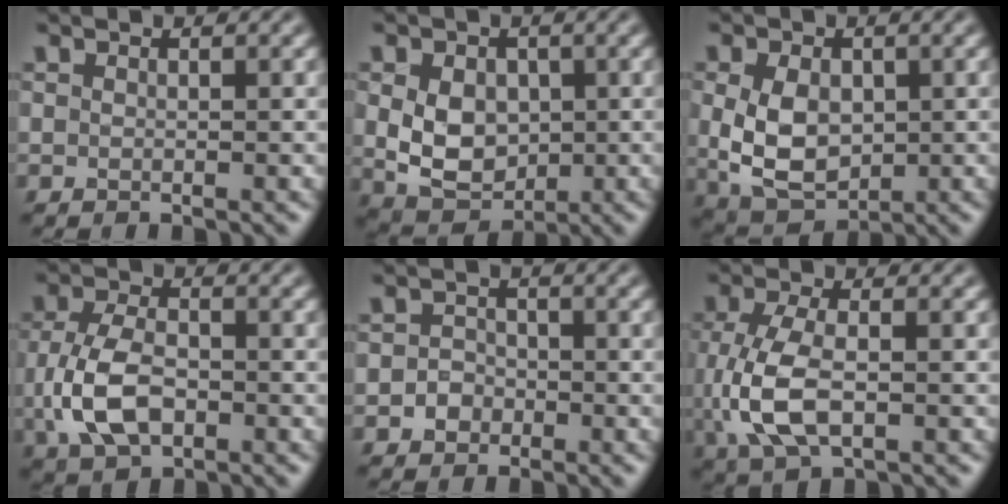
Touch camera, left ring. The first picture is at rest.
{"total": 5.6, "force": [0.2, 4.2, 3.7], "torque": [-0.074, -0.006, 0.005]}
{"total": 6.1, "force": [0.1, 4.2, 4.4], "torque": [-0.095, -0.006, 0.005]}
{"total": 6.0, "force": [-1.2, 3.7, 4.5], "torque": [-0.103, -0.006, -0.025]}
{"total": 1.8, "force": [-0.7, 1.5, 0.6], "torque": [-0.003, 0.003, -0.015]}
{"total": 6.1, "force": [-0.7, 3.2, 5.2], "torque": [-0.127, -0.008, -0.011]}